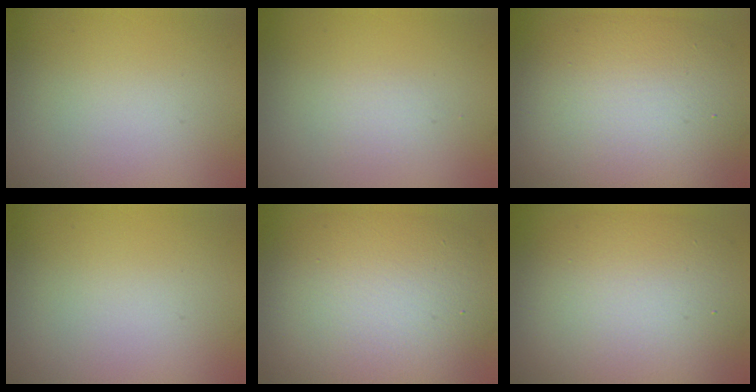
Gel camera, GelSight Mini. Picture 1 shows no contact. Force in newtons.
{"total": 0.7, "press": 0.7, "slide": 0.1}
{"total": 11.3, "press": 11.3, "slide": 0.8}
{"total": 0.0}
{"total": 10.7, "press": 10.7, "slide": 0.5}
{"total": 10.5, "press": 10.5, "slide": 0.5}